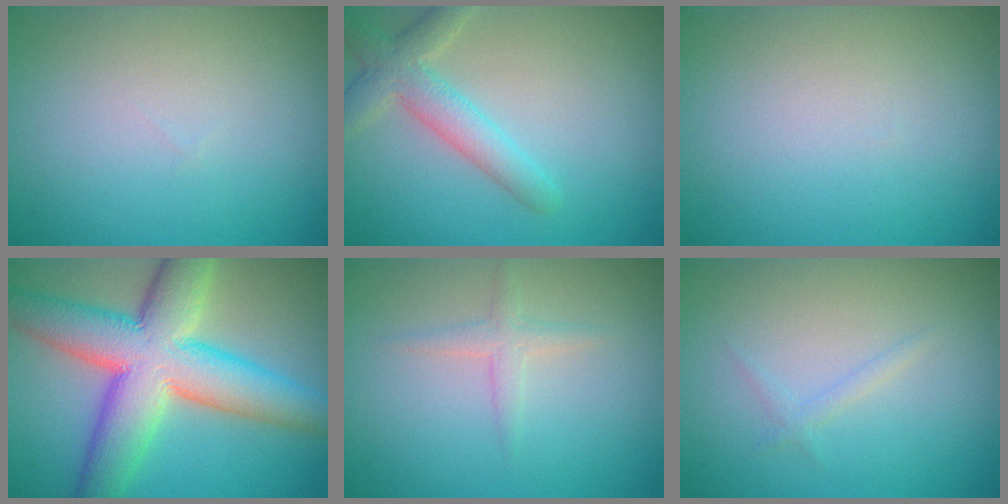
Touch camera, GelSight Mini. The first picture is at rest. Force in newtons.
{"total": 3.6, "press": 3.6, "slide": 0.2}
{"total": 0.0}
{"total": 11.4, "press": 11.4, "slide": 0.4}
{"total": 1.4, "press": 1.4, "slide": 0.1}
{"total": 0.8, "press": 0.8, "slide": 0.0}